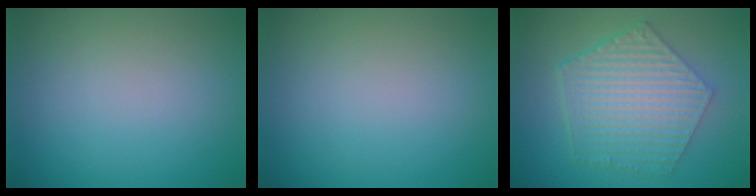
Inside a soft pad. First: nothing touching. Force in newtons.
{"total": 0.0}
{"total": 6.6, "press": 5.0, "slide": 4.4}